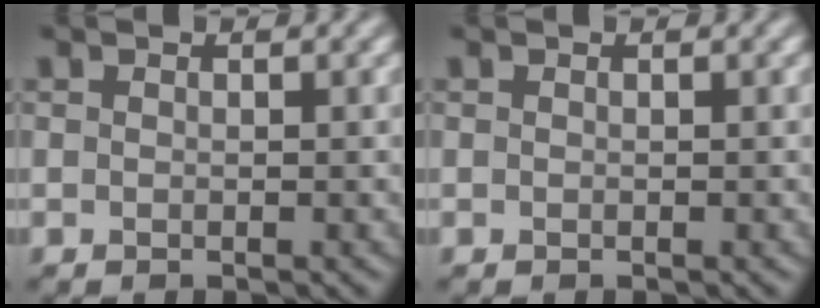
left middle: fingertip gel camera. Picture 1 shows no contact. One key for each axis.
{"total": 0.0}